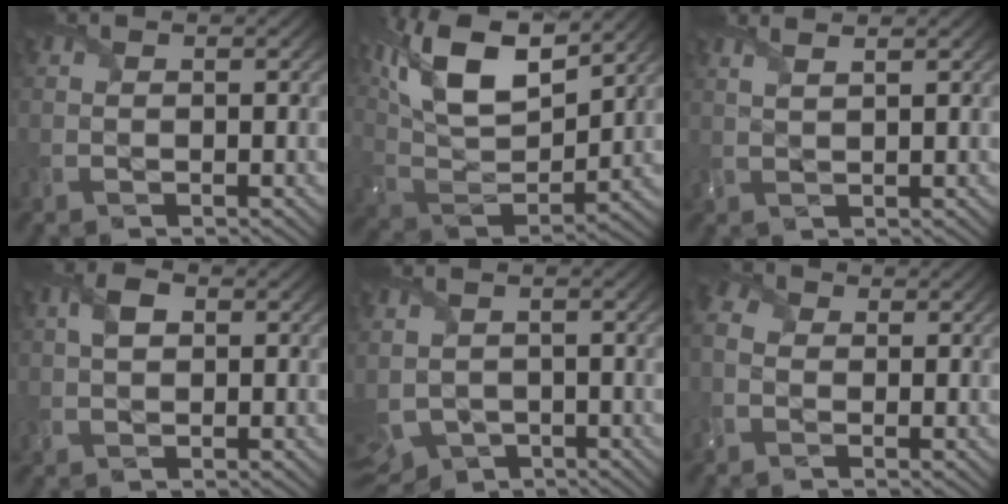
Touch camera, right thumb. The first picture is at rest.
{"total": 16.4, "force": [9.7, 6.6, 11.4], "torque": [-0.263, 0.029, 0.160]}
{"total": 2.7, "force": [1.8, 0.8, 1.8], "torque": [-0.024, 0.009, 0.018]}
{"total": 3.0, "force": [0.7, 1.8, 2.2], "torque": [-0.053, 0.006, 0.012]}
{"total": 4.8, "force": [-1.9, 3.2, 3.0], "torque": [-0.082, -0.030, -0.028]}
{"total": 3.3, "force": [-0.8, 2.6, 1.8], "torque": [-0.055, 0.000, -0.029]}